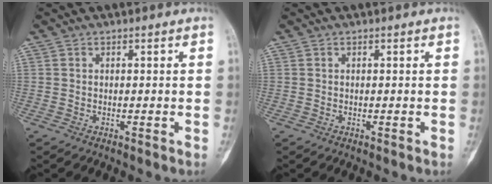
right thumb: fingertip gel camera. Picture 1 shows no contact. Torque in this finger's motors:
{"motor_torque": [0.00, 0.00, 0.07, 0.07, 0.00]}